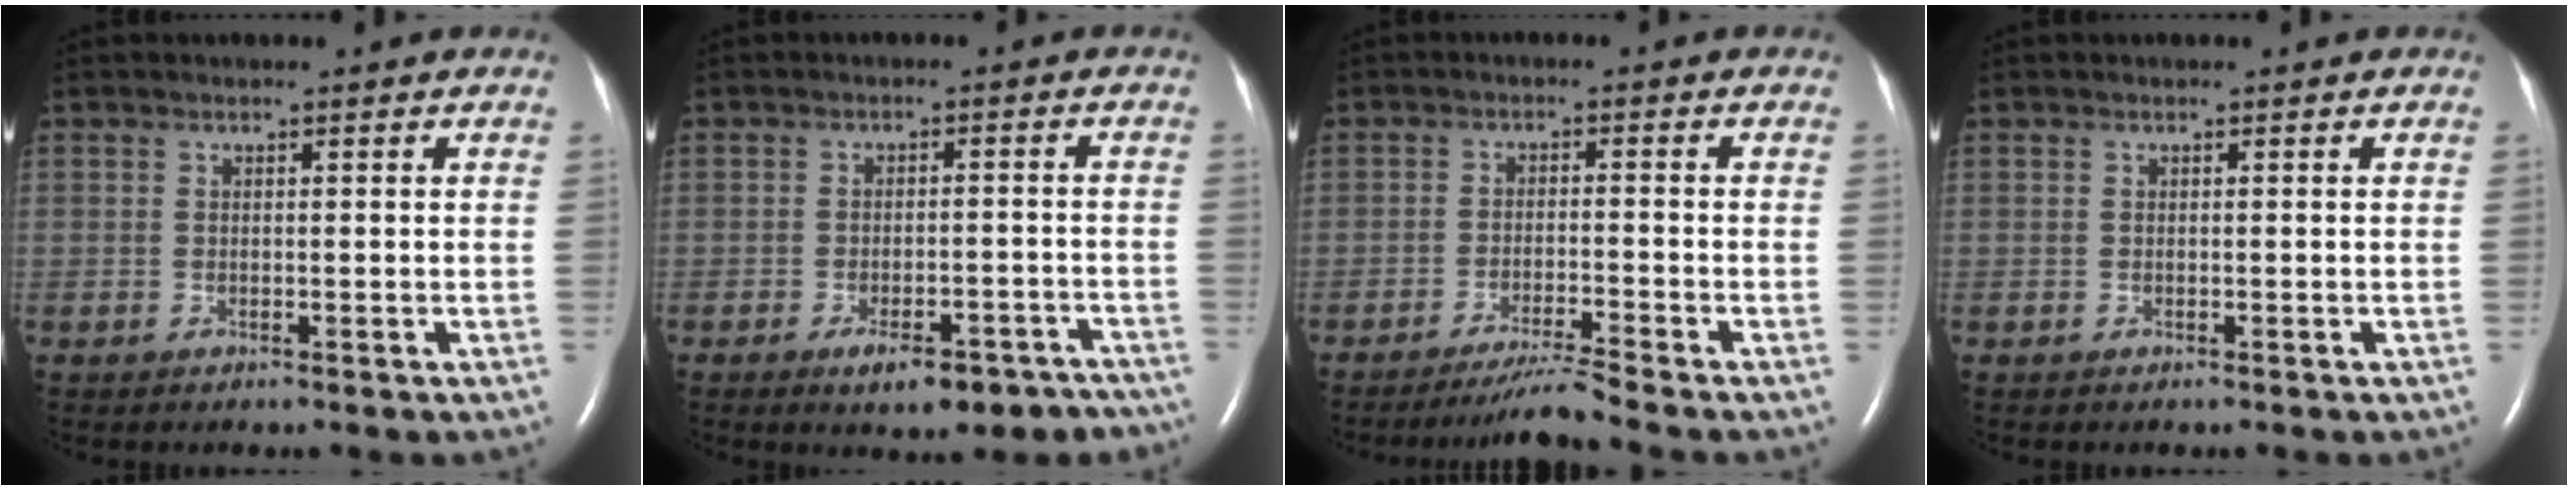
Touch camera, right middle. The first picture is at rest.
{"total": 9.6, "force": [-7.5, 3.4, 5.0], "torque": [-0.048, 0.011, -0.097]}
{"total": 4.5, "force": [-4.0, -1.9, 1.2], "torque": [-0.028, -0.022, -0.074]}
{"total": 0.0}